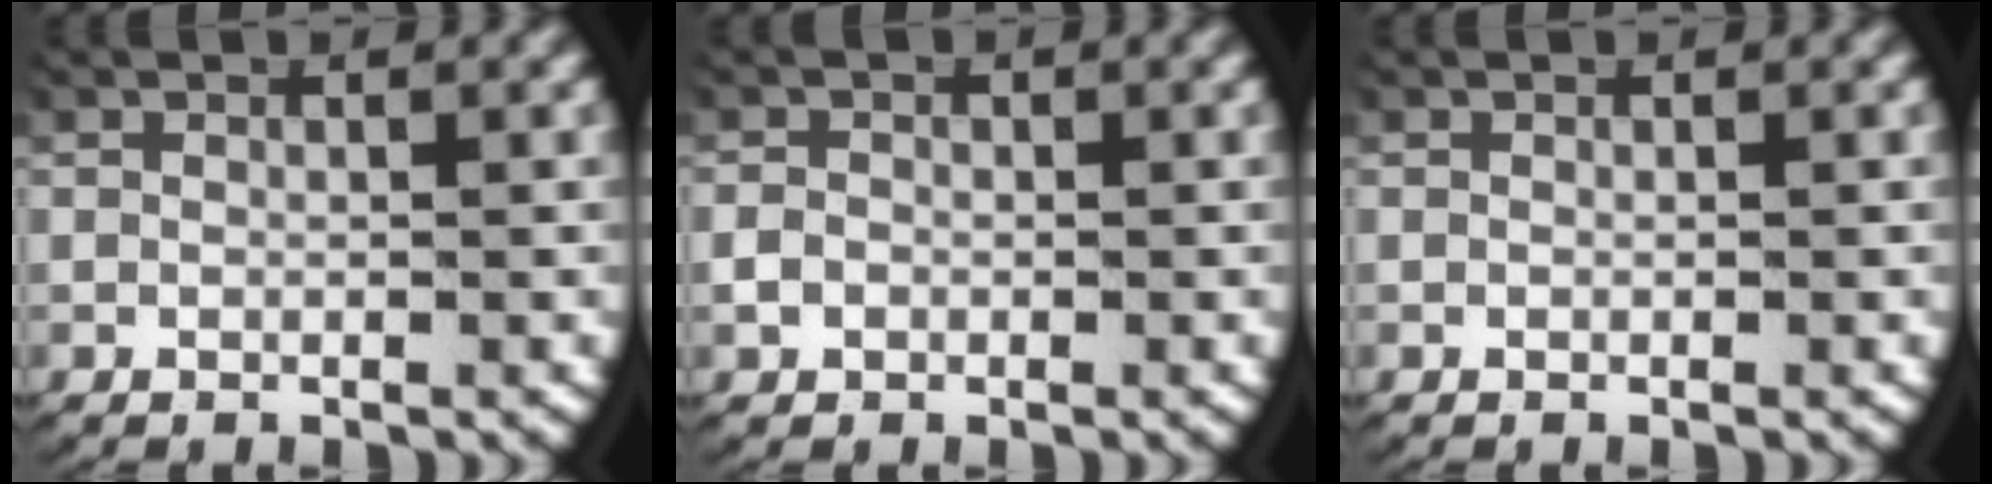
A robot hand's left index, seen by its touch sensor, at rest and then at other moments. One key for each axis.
{"total": 1.3, "fx": -0.5, "fy": 1.1, "fz": 0.5, "tx": -0.022, "ty": -0.005, "tz": -0.006}
{"total": 0.0}